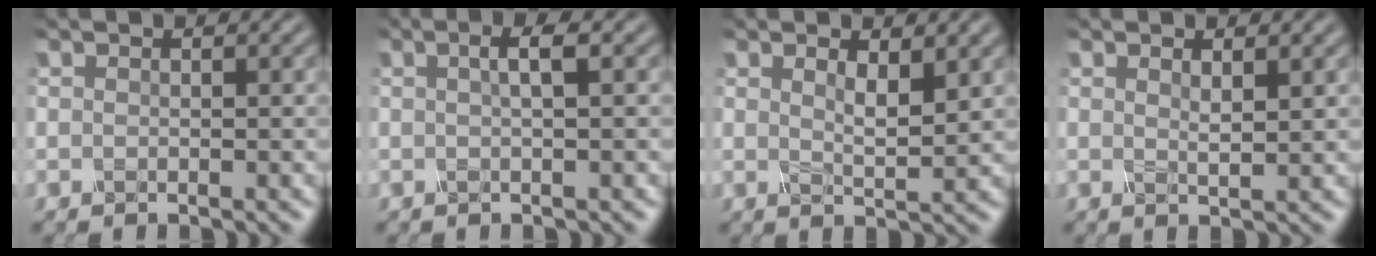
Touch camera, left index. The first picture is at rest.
{"total": 1.9, "force": [0.1, 0.3, 1.9], "torque": [-0.029, 0.004, 0.002]}
{"total": 2.2, "force": [0.9, 0.4, 2.0], "torque": [-0.035, -0.008, 0.022]}
{"total": 1.2, "force": [0.5, 0.2, 1.1], "torque": [-0.017, -0.004, 0.012]}